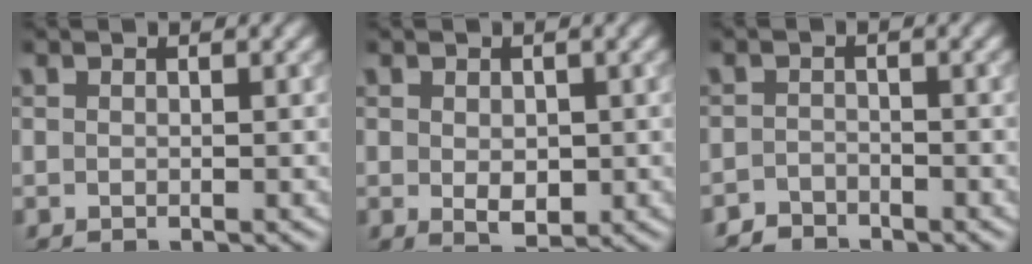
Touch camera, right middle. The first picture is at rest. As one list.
[{"total": 2.3, "force": [-0.2, 1.5, 1.8], "torque": [-0.027, -0.007, 0.003]}, {"total": 1.9, "force": [-1.7, 0.6, 0.0], "torque": [0.005, 0.003, -0.036]}]